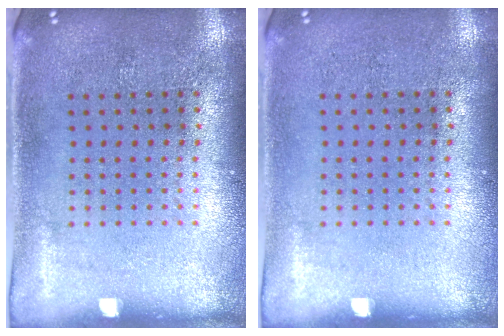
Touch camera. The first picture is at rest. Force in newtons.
{"total": 0.0}